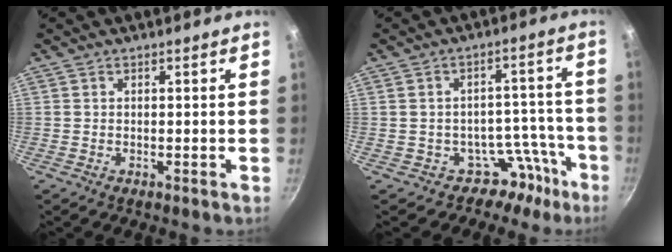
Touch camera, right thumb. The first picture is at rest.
{"total": 7.9, "force": [-5.3, 5.8, 0.5], "torque": [0.078, 0.086, -0.070]}